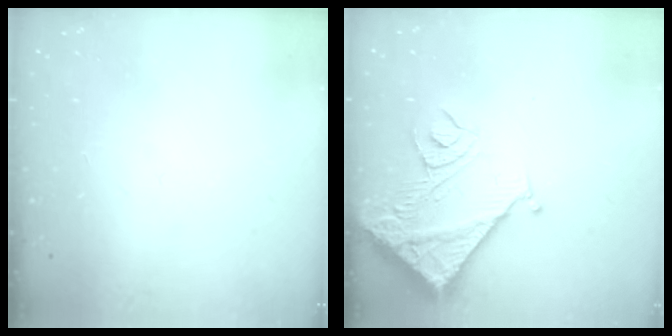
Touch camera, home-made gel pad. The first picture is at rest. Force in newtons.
{"total": 13.7, "press": 13.6, "slide": 1.6}